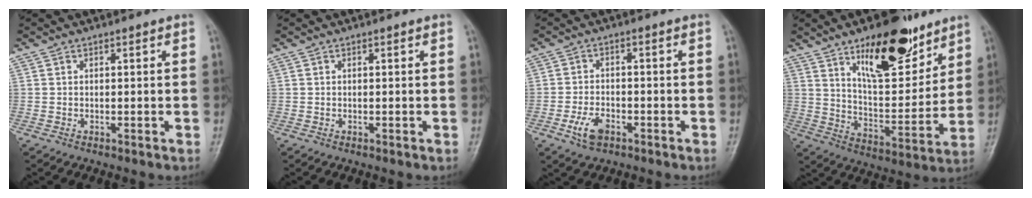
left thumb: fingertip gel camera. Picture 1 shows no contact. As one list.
[{"total": 0.0}, {"total": 4.9, "force": [-2.5, 2.8, 3.1], "torque": [-0.061, 0.012, -0.045]}, {"total": 18.6, "force": [11.5, 7.6, 12.4], "torque": [-0.143, -0.070, 0.193]}]